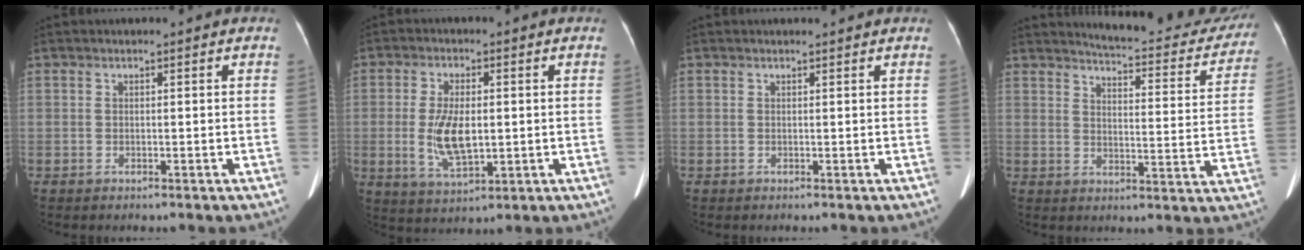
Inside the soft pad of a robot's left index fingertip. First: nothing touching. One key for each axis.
{"total": 7.7, "fx": -0.5, "fy": 3.1, "fz": 7.0, "tx": -0.148, "ty": -0.004, "tz": -0.002}
{"total": 0.6, "fx": 0.5, "fy": 0.4, "fz": 0.0, "tx": -0.005, "ty": 0.010, "tz": 0.006}
{"total": 20.2, "fx": 19.1, "fy": 3.1, "fz": 5.6, "tx": -0.059, "ty": -0.078, "tz": 0.220}